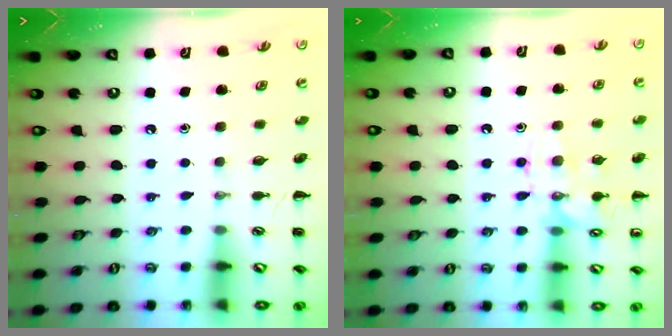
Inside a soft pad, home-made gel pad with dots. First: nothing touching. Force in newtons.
{"total": 12.3, "press": 12.3, "slide": 0.7}